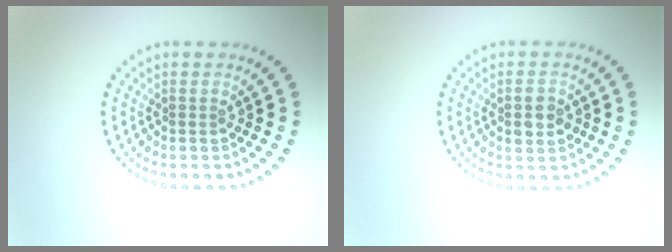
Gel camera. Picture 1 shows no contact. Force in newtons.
{"total": 2.5, "press": 2.4, "slide": 0.1}